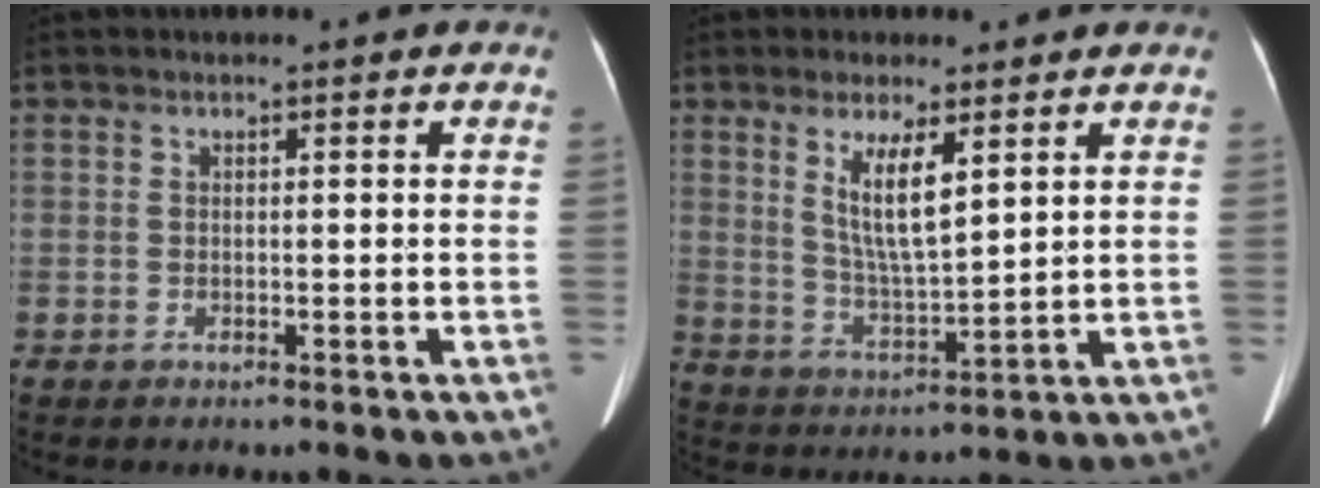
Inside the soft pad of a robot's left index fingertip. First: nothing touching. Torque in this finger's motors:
{"motor_torque": [0.88, -0.81, 0.21, 0.18]}